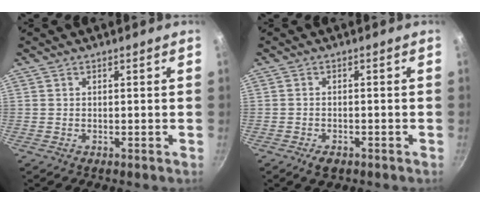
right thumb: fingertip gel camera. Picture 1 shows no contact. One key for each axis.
{"total": 2.9, "fx": -1.8, "fy": 1.5, "fz": 1.7, "tx": -0.033, "ty": 0.011, "tz": -0.029}